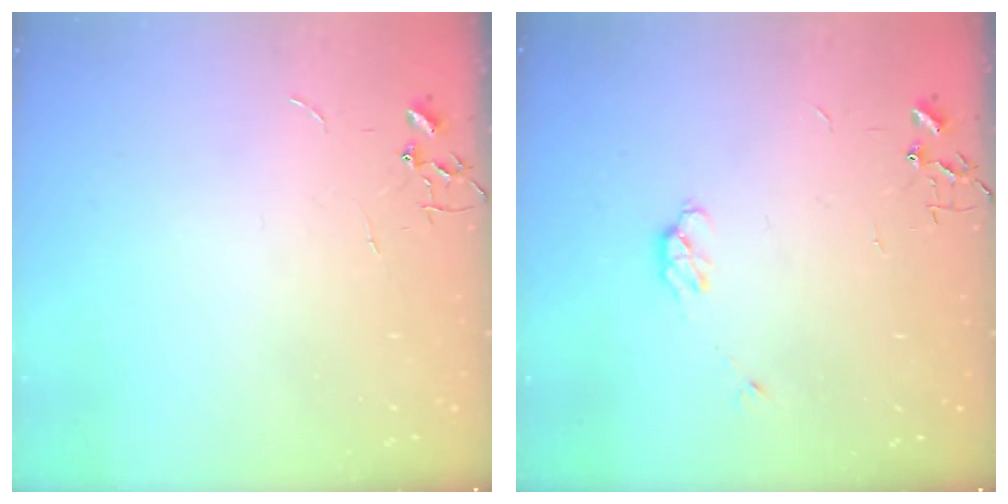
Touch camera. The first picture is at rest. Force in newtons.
{"total": 4.2, "press": 4.1, "slide": 1.0}